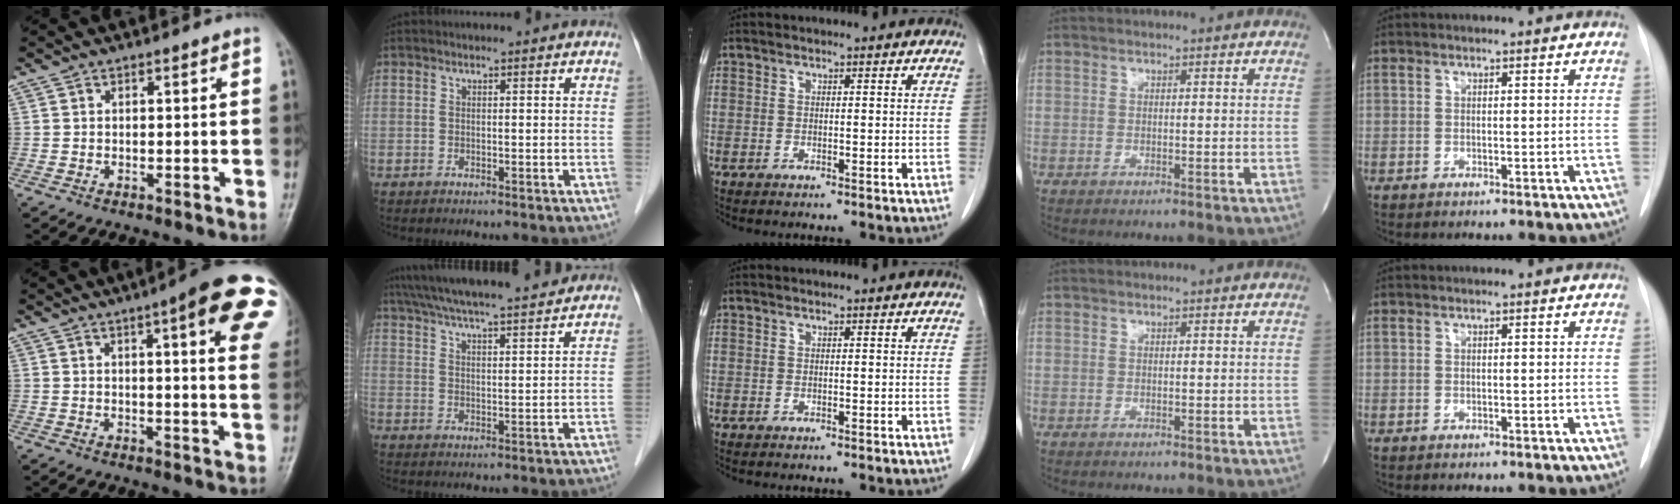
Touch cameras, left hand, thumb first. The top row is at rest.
{"thumb": {"total": 18.4, "force": [7.8, 3.7, 16.2], "torque": [-0.188, -0.016, 0.087]}, "index": {"total": 17.9, "force": [15.9, 1.4, 8.1], "torque": [-0.143, 0.036, 0.238]}}